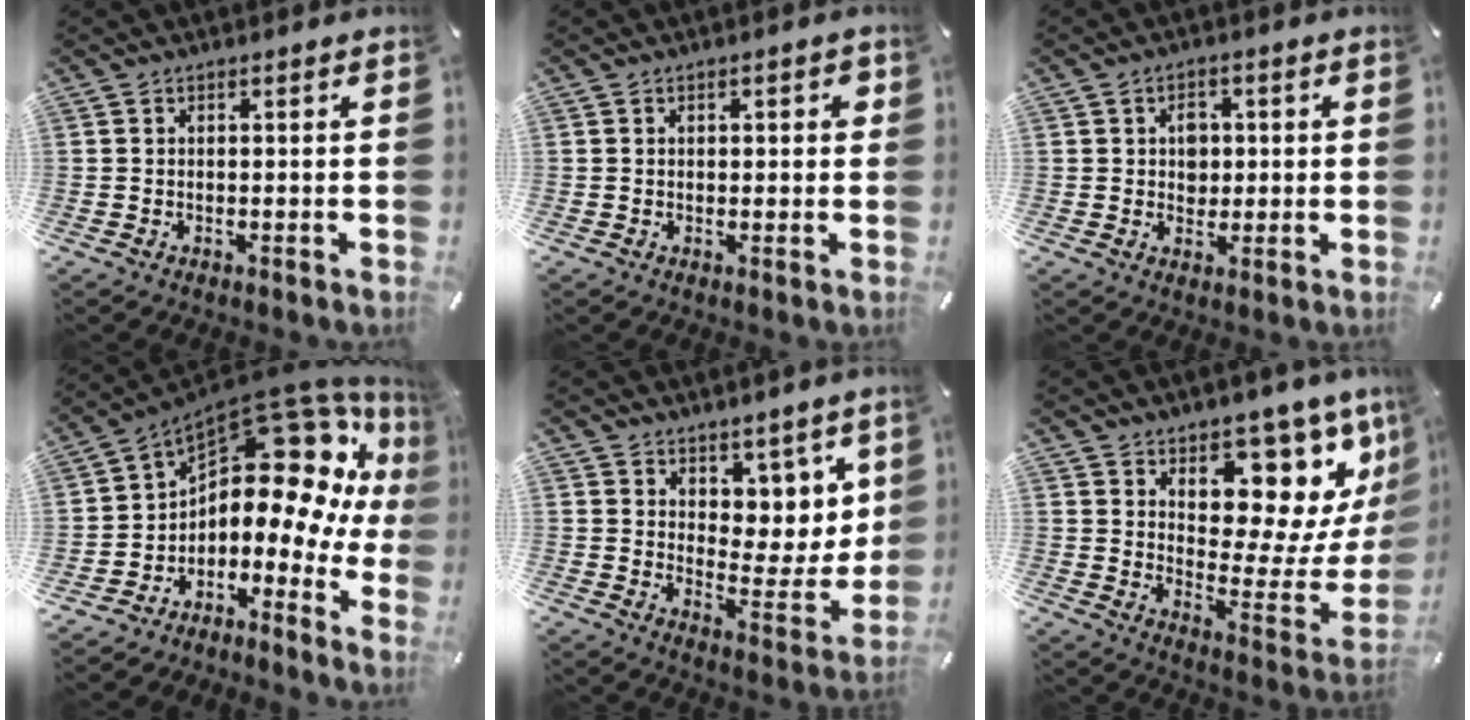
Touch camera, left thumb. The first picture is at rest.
{"total": 1.9, "force": [0.3, 1.0, 1.6], "torque": [-0.016, 0.002, -0.001]}
{"total": 4.3, "force": [0.3, 3.7, 2.2], "torque": [-0.015, -0.005, -0.002]}
{"total": 15.0, "force": [6.8, 8.3, 10.4], "torque": [-0.149, -0.073, 0.108]}
{"total": 7.3, "force": [5.2, 5.2, 0.1], "torque": [0.012, -0.072, 0.097]}
{"total": 12.7, "force": [9.3, 6.7, 5.4], "torque": [-0.042, -0.116, 0.154]}